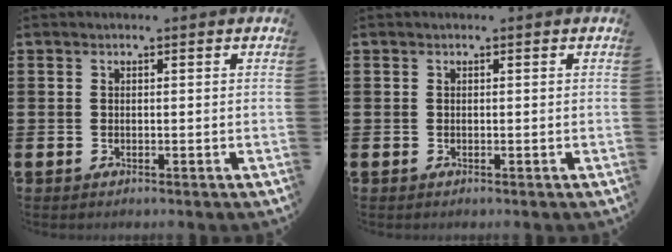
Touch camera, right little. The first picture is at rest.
{"total": 0.0}